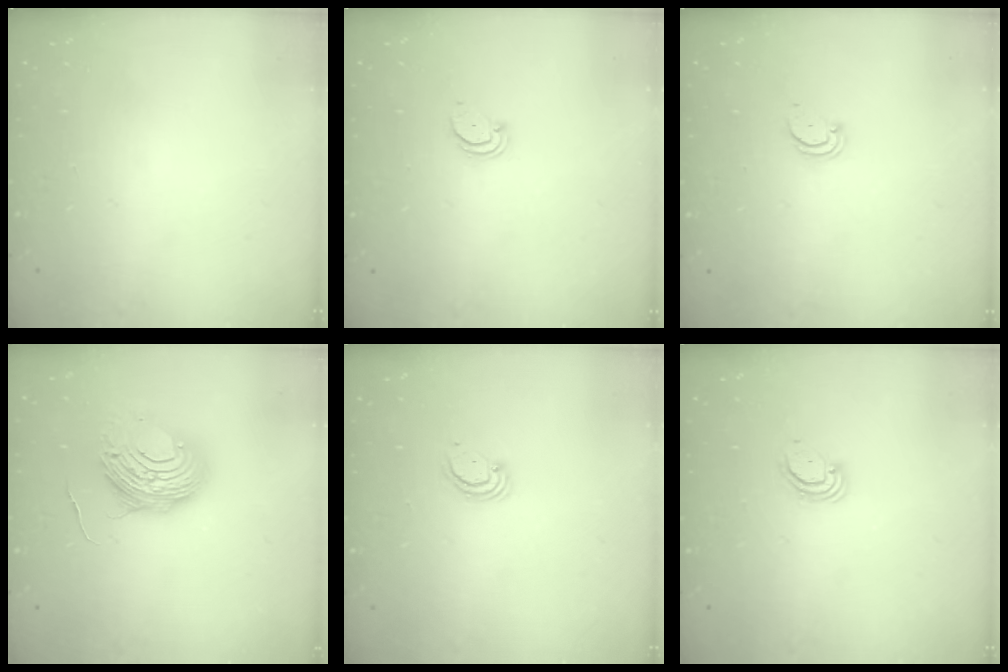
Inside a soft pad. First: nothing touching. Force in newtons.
{"total": 1.5, "press": 1.5, "slide": 0.2}
{"total": 2.5, "press": 2.5, "slide": 0.3}
{"total": 12.2, "press": 12.2, "slide": 1.4}
{"total": 2.4, "press": 2.4, "slide": 0.2}
{"total": 2.9, "press": 2.9, "slide": 0.2}